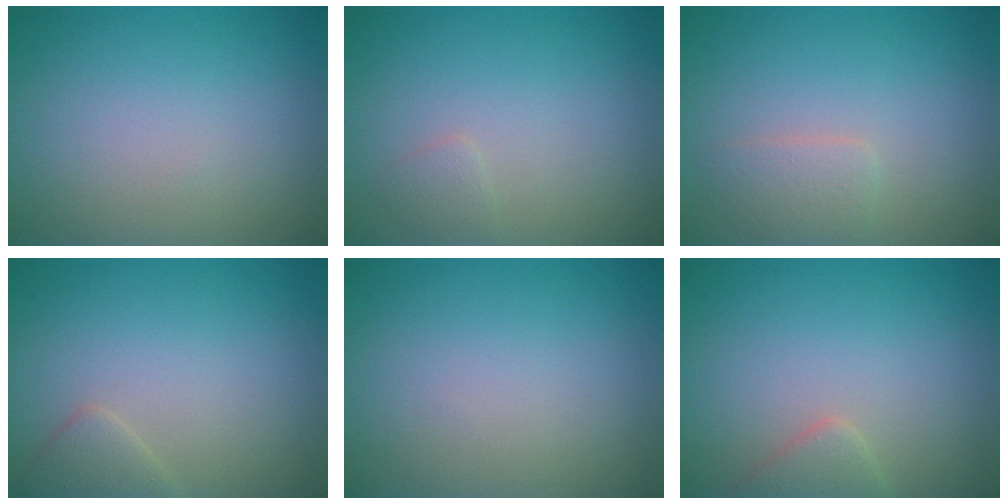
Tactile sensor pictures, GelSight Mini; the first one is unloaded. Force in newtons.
{"total": 0.9, "press": 0.9, "slide": 0.1}
{"total": 1.8, "press": 1.8, "slide": 0.0}
{"total": 1.7, "press": 1.7, "slide": 0.1}
{"total": 0.0}
{"total": 1.9, "press": 1.9, "slide": 0.1}